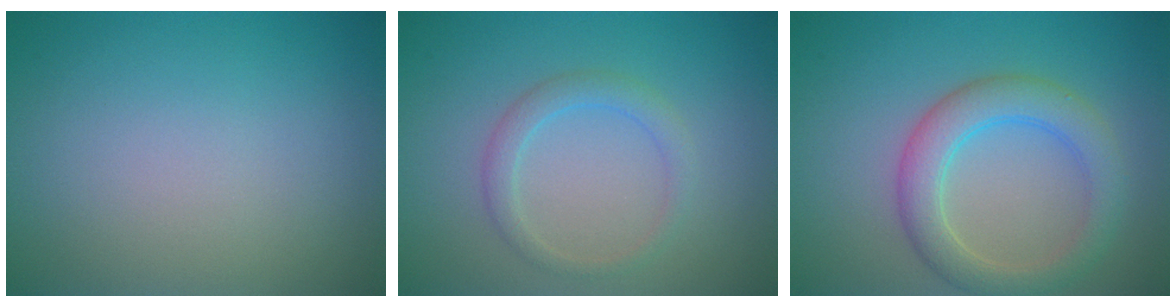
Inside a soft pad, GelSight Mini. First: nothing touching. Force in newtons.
{"total": 1.9, "press": 1.9, "slide": 0.1}
{"total": 4.4, "press": 4.4, "slide": 0.2}